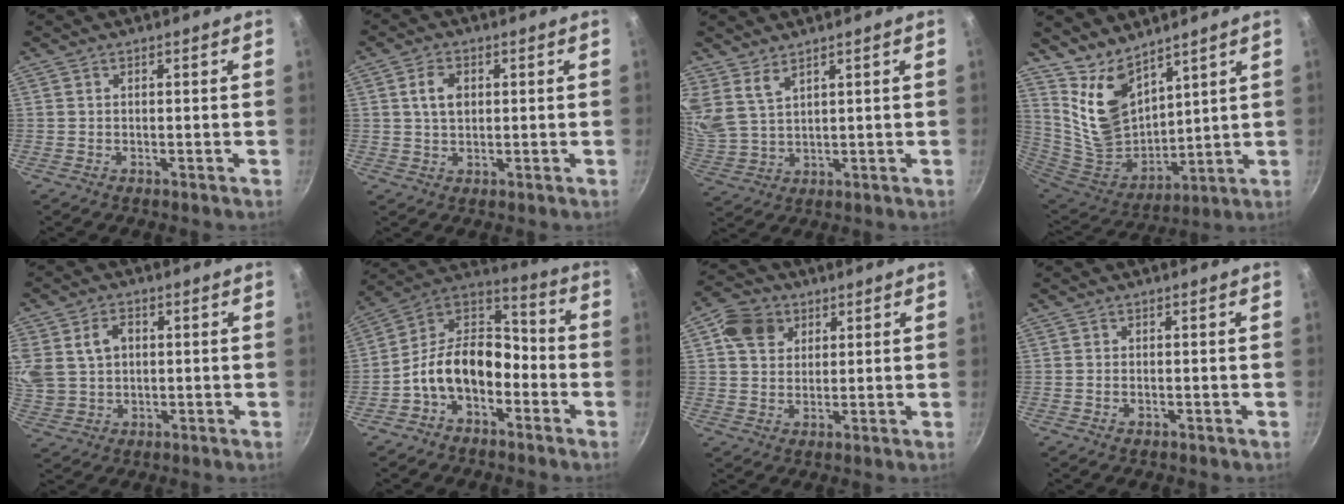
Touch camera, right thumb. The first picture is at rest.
{"total": 4.7, "force": [1.1, 3.2, 3.3], "torque": [-0.046, 0.000, 0.019]}
{"total": 5.5, "force": [4.1, 2.3, 2.9], "torque": [-0.053, -0.031, 0.095]}
{"total": 14.5, "force": [9.7, 7.5, 7.8], "torque": [-0.123, -0.099, 0.204]}
{"total": 13.2, "force": [3.1, 10.4, 7.4], "torque": [-0.158, 0.012, 0.064]}
{"total": 14.7, "force": [-5.2, 9.7, 9.7], "torque": [-0.135, 0.072, -0.115]}
{"total": 7.9, "force": [3.3, 6.3, 3.4], "torque": [-0.032, 0.000, 0.051]}
{"total": 0.9, "force": [-0.3, 0.6, 0.7], "torque": [-0.013, 0.001, -0.005]}